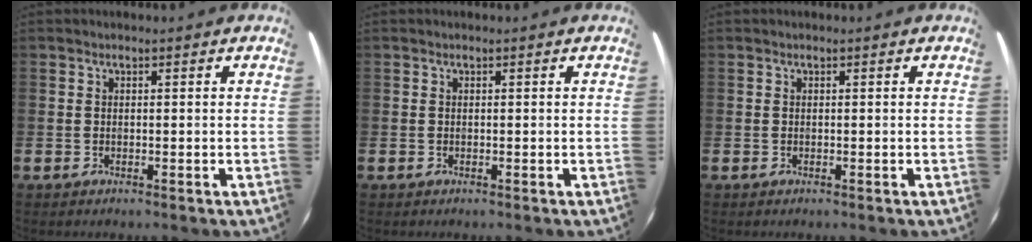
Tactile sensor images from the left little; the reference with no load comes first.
{"total": 0.0}
{"total": 0.0}